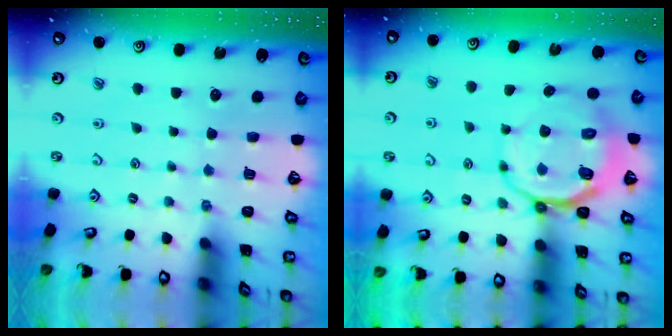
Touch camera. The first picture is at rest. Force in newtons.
{"total": 9.5, "press": 9.0, "slide": 3.0}